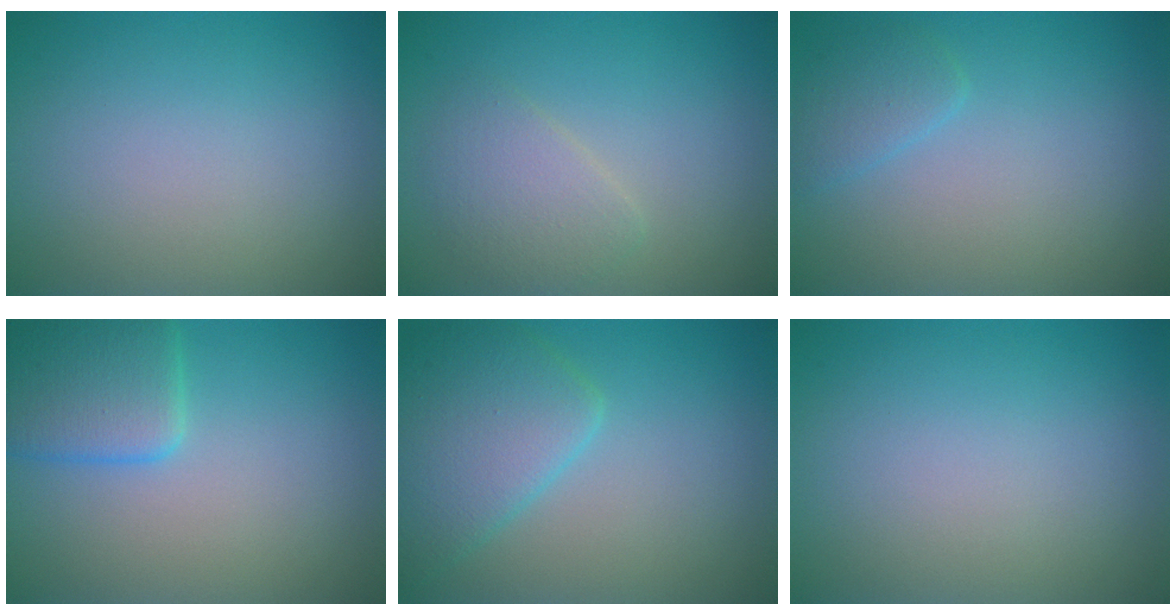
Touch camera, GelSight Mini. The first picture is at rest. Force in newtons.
{"total": 2.5, "press": 2.5, "slide": 0.1}
{"total": 1.6, "press": 1.6, "slide": 0.2}
{"total": 4.4, "press": 4.4, "slide": 0.2}
{"total": 5.1, "press": 5.0, "slide": 0.3}
{"total": 0.0}